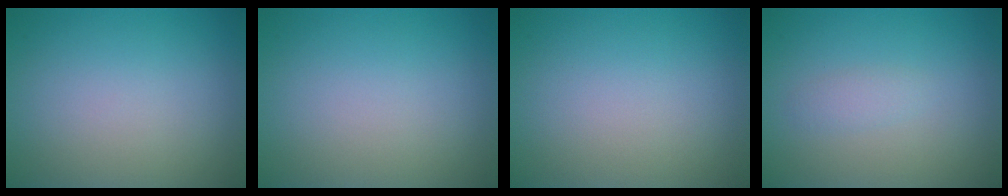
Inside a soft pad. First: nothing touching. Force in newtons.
{"total": 0.0}
{"total": 0.0}
{"total": 1.0, "press": 1.0, "slide": 0.0}